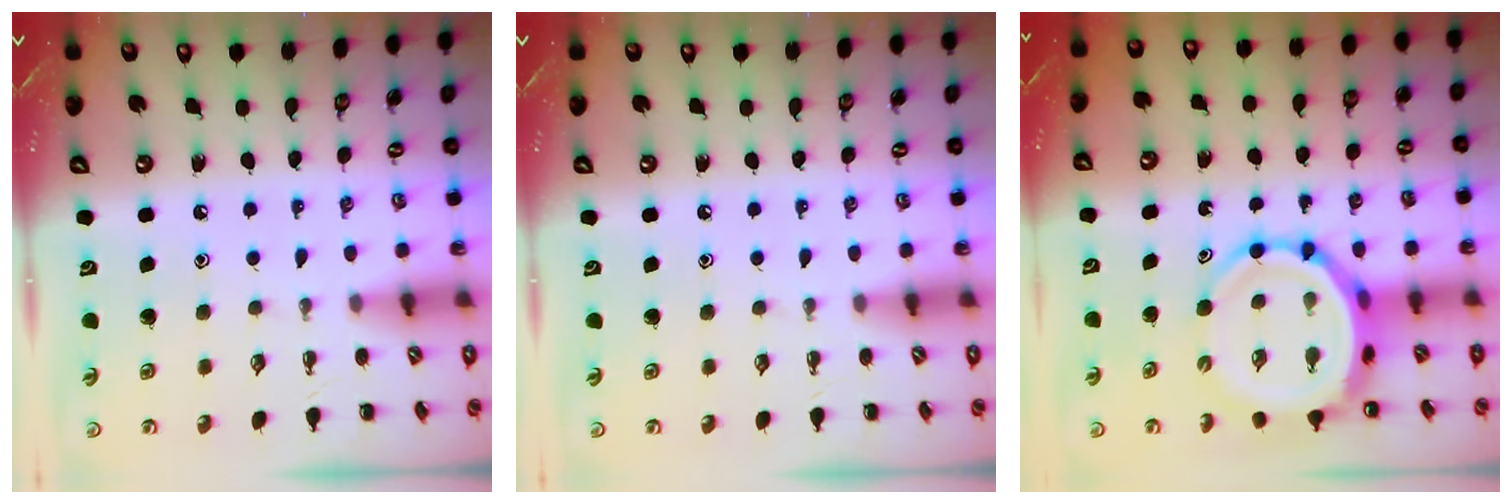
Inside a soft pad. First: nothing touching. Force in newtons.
{"total": 0.0}
{"total": 9.1, "press": 8.7, "slide": 2.8}